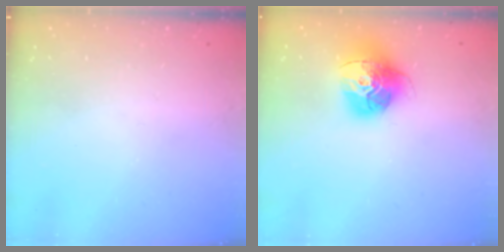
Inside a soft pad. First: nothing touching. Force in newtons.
{"total": 16.0, "press": 16.0, "slide": 1.5}